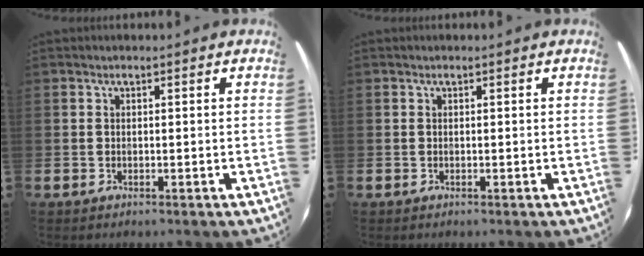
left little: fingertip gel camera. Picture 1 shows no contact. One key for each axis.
{"total": 0.0}